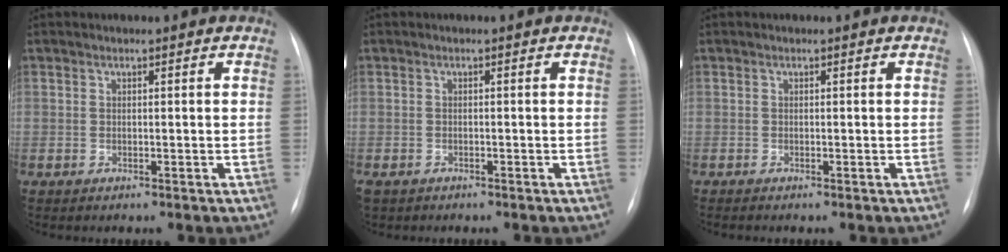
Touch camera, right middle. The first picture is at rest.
{"total": 2.8, "force": [-2.2, 1.5, 0.9], "torque": [-0.017, -0.003, -0.030]}
{"total": 0.0}